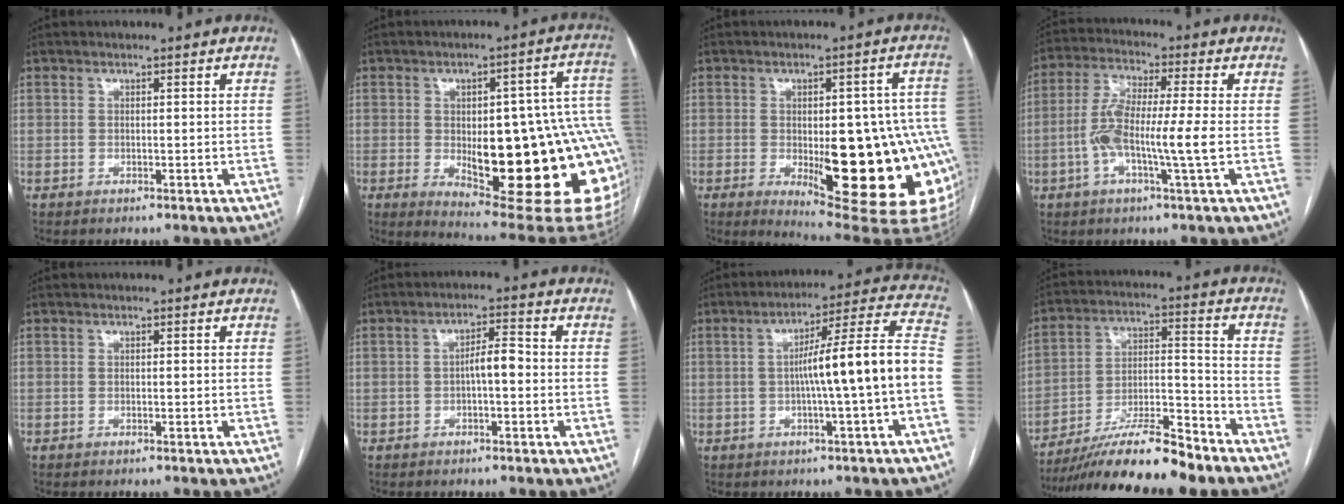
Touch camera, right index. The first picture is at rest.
{"total": 26.8, "force": [-4.3, 7.4, 25.4], "torque": [-0.243, 0.014, -0.037]}
{"total": 21.7, "force": [-4.5, 6.1, 20.4], "torque": [-0.170, 0.010, -0.034]}
{"total": 9.8, "force": [-1.8, 0.2, 9.7], "torque": [-0.194, 0.005, -0.043]}
{"total": 0.0}
{"total": 3.7, "force": [-0.6, 1.0, 3.5], "torque": [-0.056, 0.013, -0.007]}
{"total": 13.6, "force": [-2.1, -1.0, 13.4], "torque": [-0.188, 0.030, -0.033]}
{"total": 16.2, "force": [-13.3, 1.5, 9.1], "torque": [-0.164, 0.000, -0.230]}